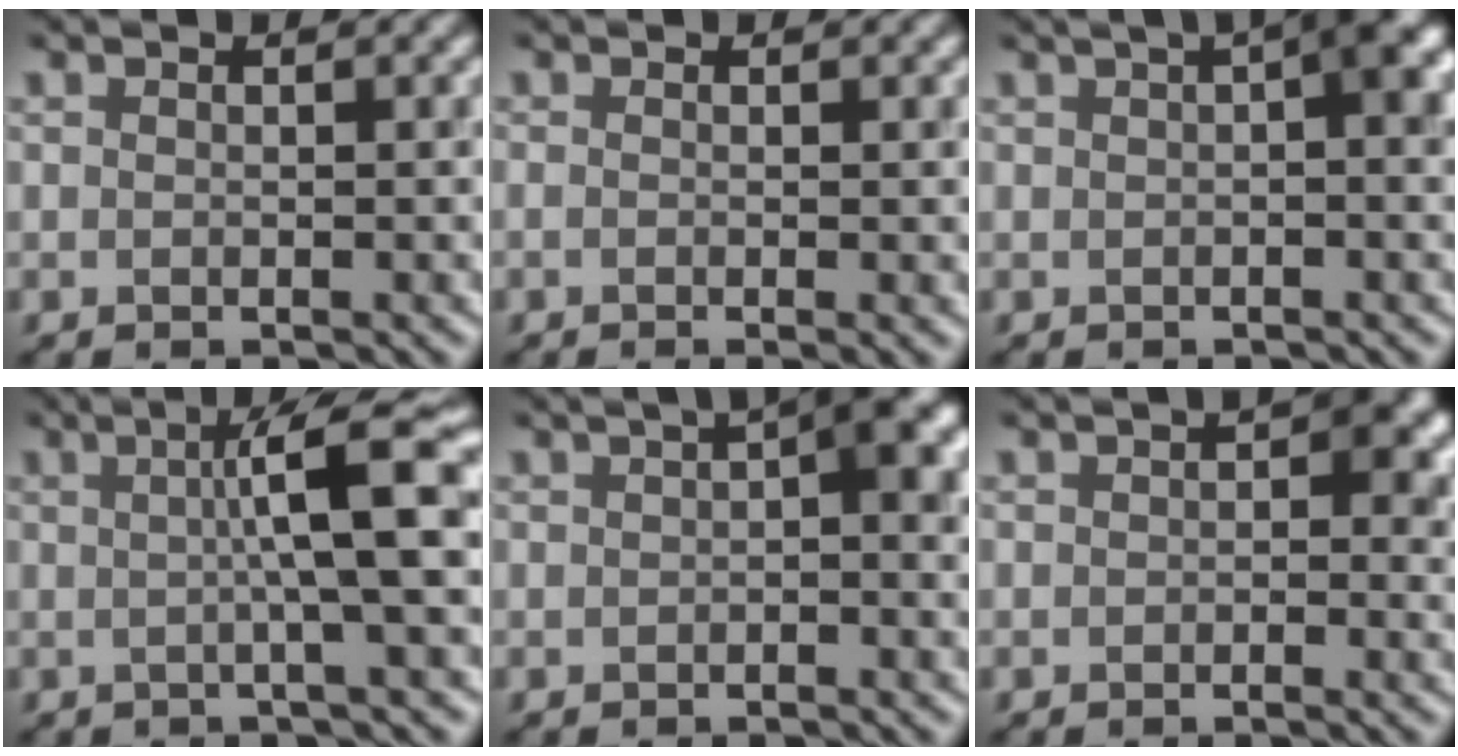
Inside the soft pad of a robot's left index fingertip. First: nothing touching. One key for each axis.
{"total": 1.4, "fx": -0.2, "fy": 0.5, "fz": 1.3, "tx": -0.010, "ty": -0.007, "tz": -0.009}
{"total": 4.8, "fx": 1.4, "fy": 1.1, "fz": 4.5, "tx": -0.045, "ty": 0.020, "tz": 0.013}
{"total": 6.7, "fx": 0.8, "fy": 0.8, "fz": 6.6, "tx": -0.089, "ty": 0.011, "tz": 0.007}
{"total": 3.8, "fx": 0.9, "fy": 0.8, "fz": 3.6, "tx": -0.042, "ty": 0.017, "tz": 0.009}
{"total": 4.2, "fx": 0.6, "fy": 2.5, "fz": 3.3, "tx": -0.022, "ty": 0.002, "tz": 0.004}